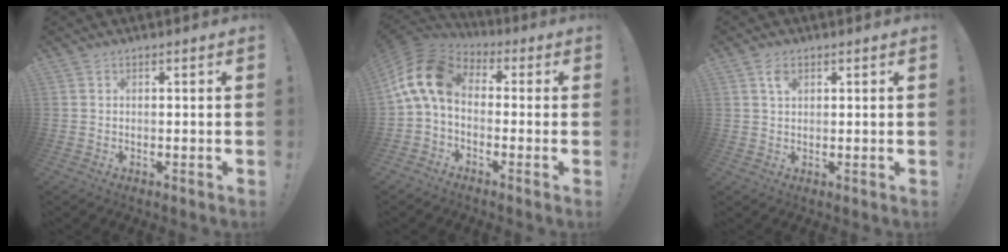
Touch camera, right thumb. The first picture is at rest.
{"total": 13.9, "force": [1.2, 8.5, 10.9], "torque": [-0.216, 0.019, 0.028]}
{"total": 3.0, "force": [1.5, 1.7, 2.0], "torque": [-0.021, -0.007, 0.023]}